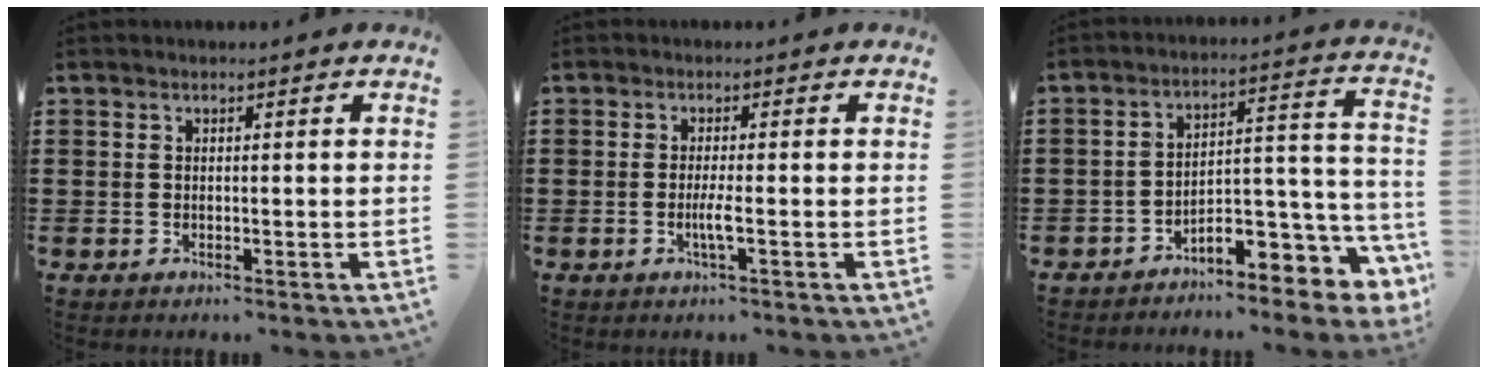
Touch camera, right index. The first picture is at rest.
{"total": 2.7, "force": [-0.7, 0.0, 2.6], "torque": [-0.052, -0.008, -0.016]}
{"total": 6.4, "force": [-4.4, 2.9, 3.6], "torque": [-0.053, -0.009, -0.085]}